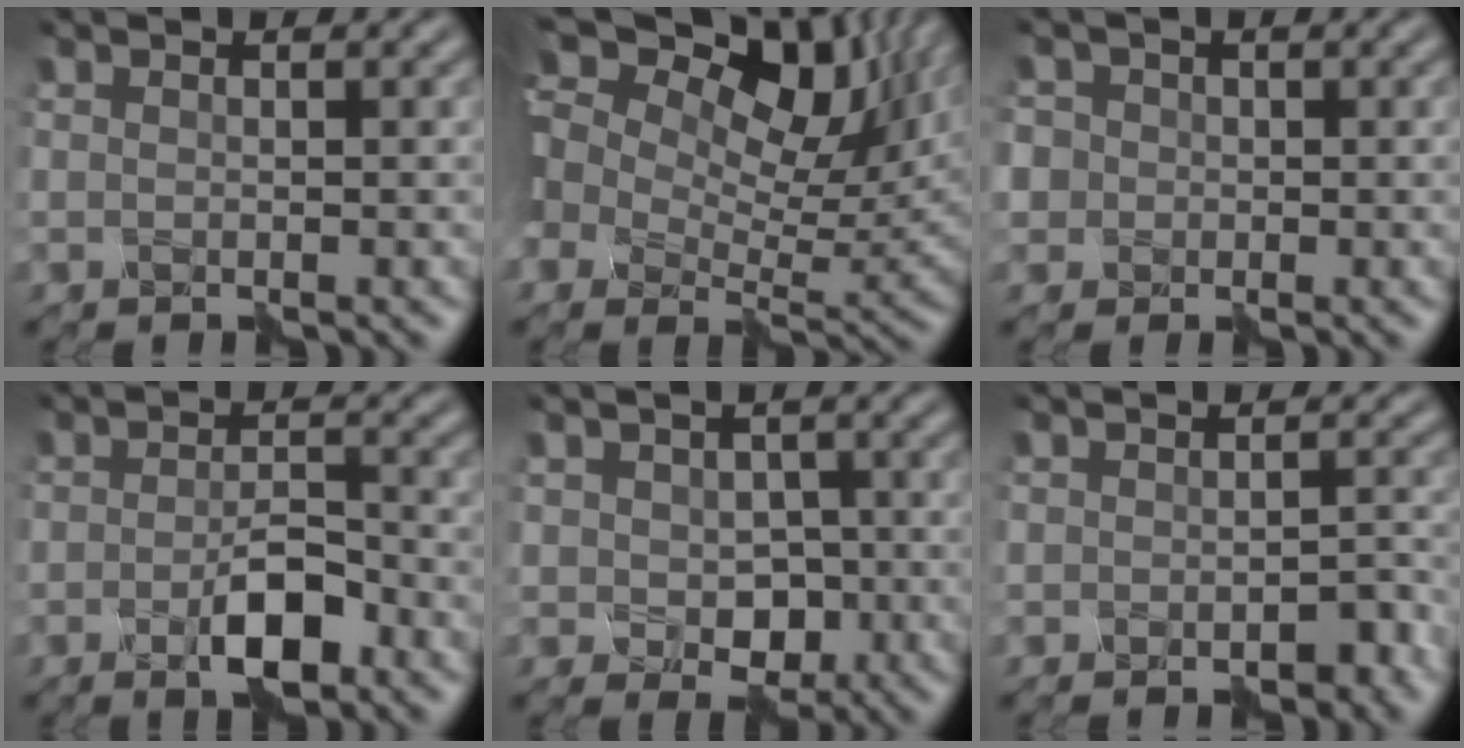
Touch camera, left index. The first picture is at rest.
{"total": 17.3, "force": [8.3, 9.5, 11.8], "torque": [-0.244, 0.058, 0.122]}
{"total": 3.1, "force": [0.2, 3.0, 0.6], "torque": [-0.015, 0.016, -0.005]}
{"total": 3.7, "force": [-2.0, 1.4, 2.8], "torque": [-0.046, -0.001, -0.037]}
{"total": 3.2, "force": [-0.9, 2.5, 1.7], "torque": [-0.029, -0.007, -0.012]}
{"total": 1.8, "force": [-1.2, 0.8, 1.0], "torque": [-0.009, -0.002, -0.018]}